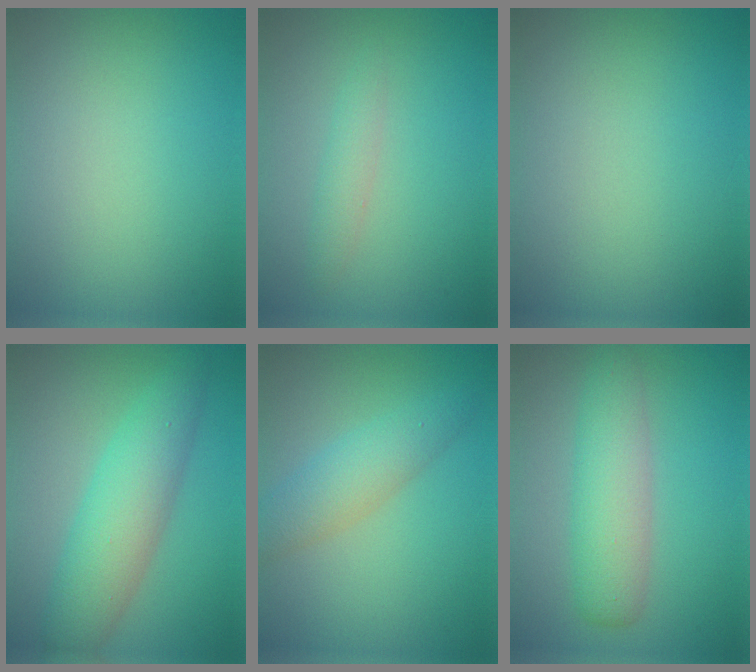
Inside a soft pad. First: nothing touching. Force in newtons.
{"total": 1.4, "press": 1.4, "slide": 0.0}
{"total": 0.0}
{"total": 5.5, "press": 5.5, "slide": 0.2}
{"total": 3.6, "press": 3.6, "slide": 0.1}
{"total": 4.4, "press": 4.3, "slide": 0.1}